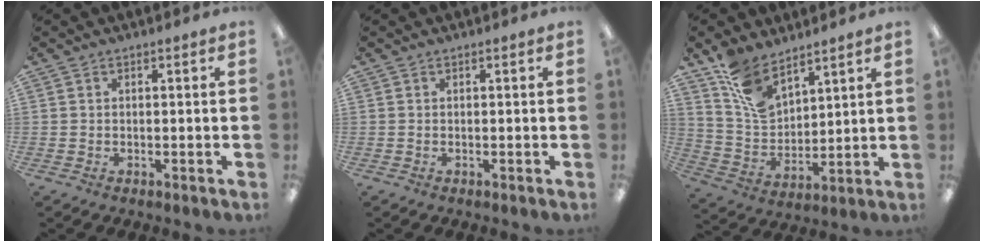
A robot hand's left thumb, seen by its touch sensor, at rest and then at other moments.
{"total": 0.0}
{"total": 11.6, "force": [8.7, 5.9, 5.0], "torque": [-0.105, -0.040, 0.168]}